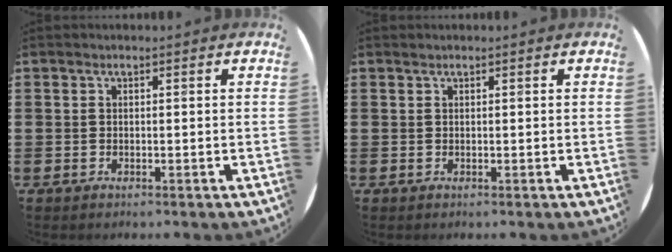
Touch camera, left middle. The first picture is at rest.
{"total": 0.0}